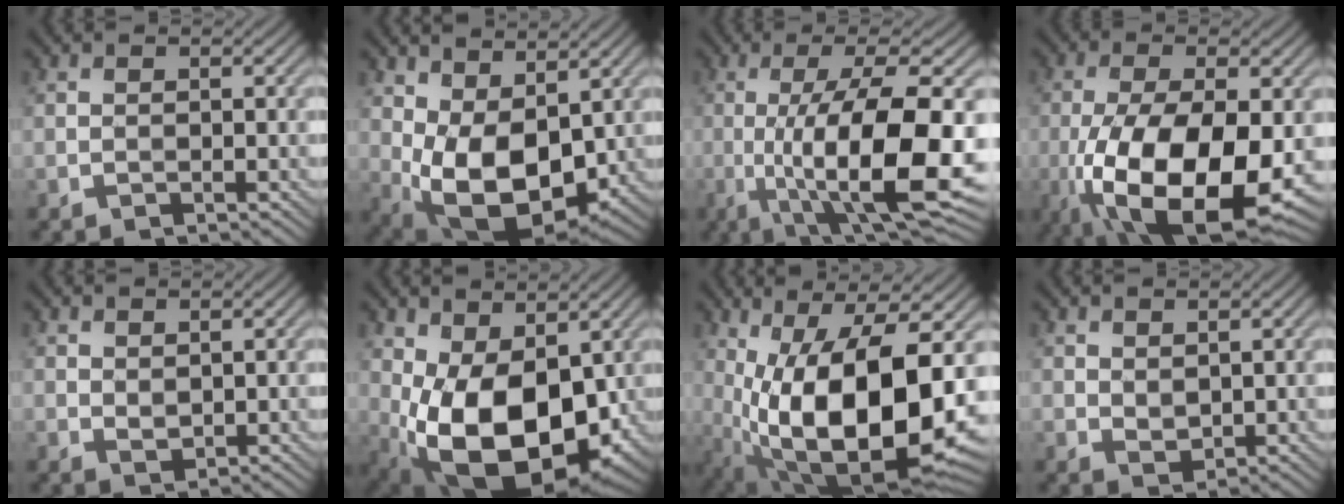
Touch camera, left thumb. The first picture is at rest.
{"total": 12.2, "force": [1.1, 6.9, 10.0], "torque": [-0.204, -0.021, 0.028]}
{"total": 15.9, "force": [-3.4, 3.7, 15.1], "torque": [-0.238, 0.004, -0.047]}
{"total": 16.5, "force": [-5.6, 7.0, 13.8], "torque": [-0.271, -0.033, -0.084]}
{"total": 1.0, "force": [0.6, 0.4, 0.7], "torque": [-0.019, -0.004, 0.017]}
{"total": 15.9, "force": [-1.9, 9.4, 12.7], "torque": [-0.232, -0.043, -0.015]}
{"total": 18.3, "force": [-2.2, 8.0, 16.3], "torque": [-0.267, -0.021, -0.026]}
{"total": 1.6, "force": [0.9, 0.8, 1.0], "torque": [-0.027, -0.003, 0.021]}